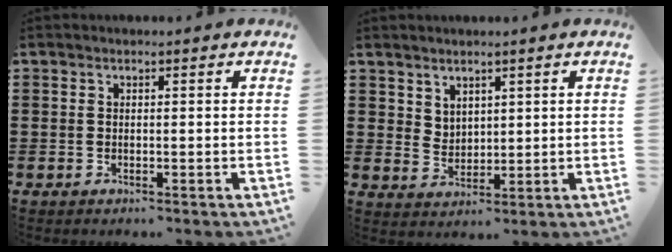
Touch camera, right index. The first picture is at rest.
{"total": 3.4, "force": [2.8, 1.8, 0.1], "torque": [-0.012, 0.000, 0.055]}